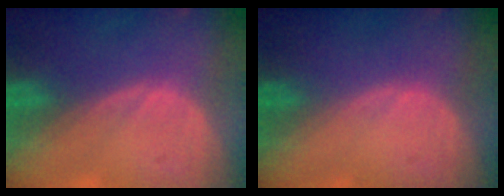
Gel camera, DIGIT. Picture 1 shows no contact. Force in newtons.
{"total": 0.0}